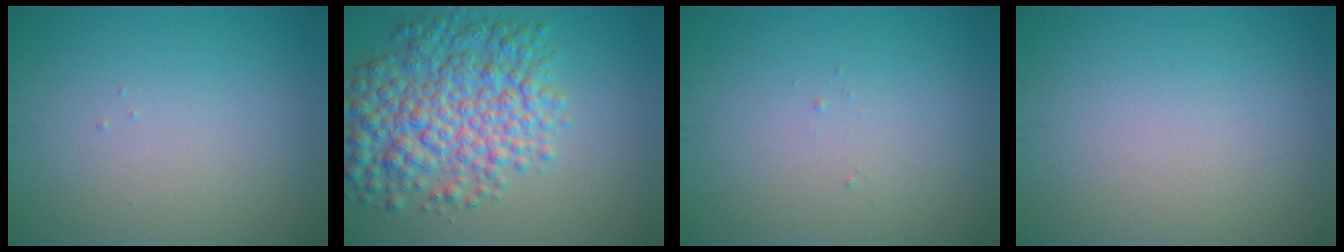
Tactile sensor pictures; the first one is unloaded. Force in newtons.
{"total": 8.2, "press": 8.2, "slide": 0.2}
{"total": 0.0}
{"total": 0.0}